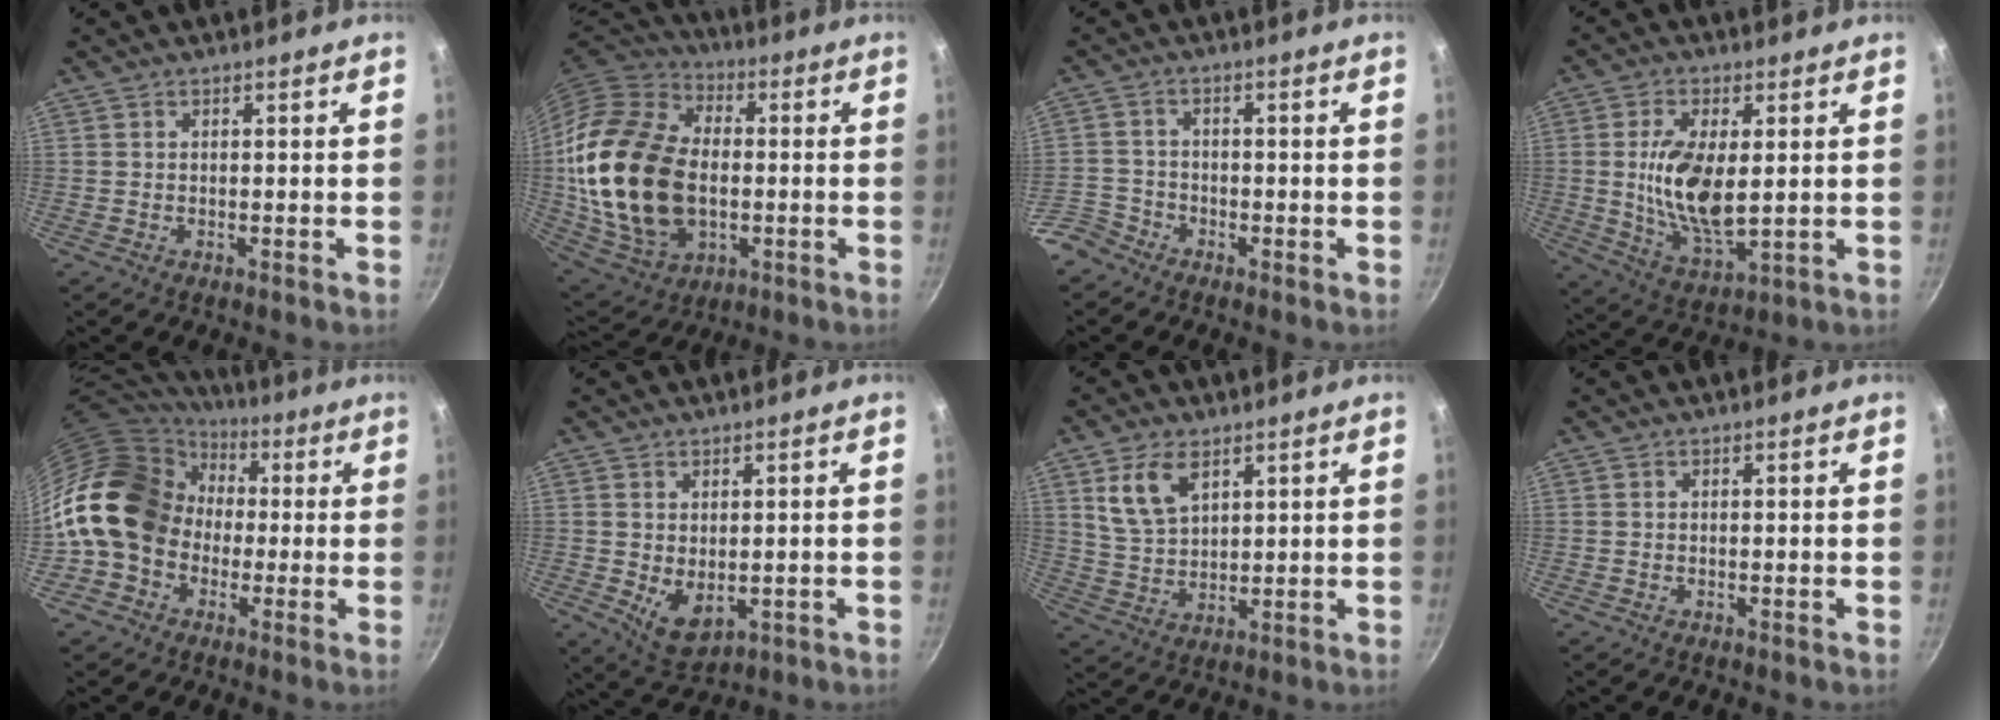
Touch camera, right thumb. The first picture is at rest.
{"total": 25.6, "force": [-1.2, 17.4, 18.7], "torque": [-0.358, 0.015, -0.011]}
{"total": 5.2, "force": [-3.8, 3.4, 0.9], "torque": [-0.006, 0.042, -0.077]}
{"total": 12.9, "force": [1.2, 6.1, 11.3], "torque": [-0.212, -0.013, 0.028]}
{"total": 17.2, "force": [0.8, 14.4, 9.4], "torque": [-0.142, 0.043, 0.006]}
{"total": 5.9, "force": [0.0, 3.8, 4.5], "torque": [-0.067, -0.019, 0.016]}
{"total": 11.1, "force": [5.1, 6.7, 7.2], "torque": [-0.119, -0.020, 0.106]}
{"total": 0.0}